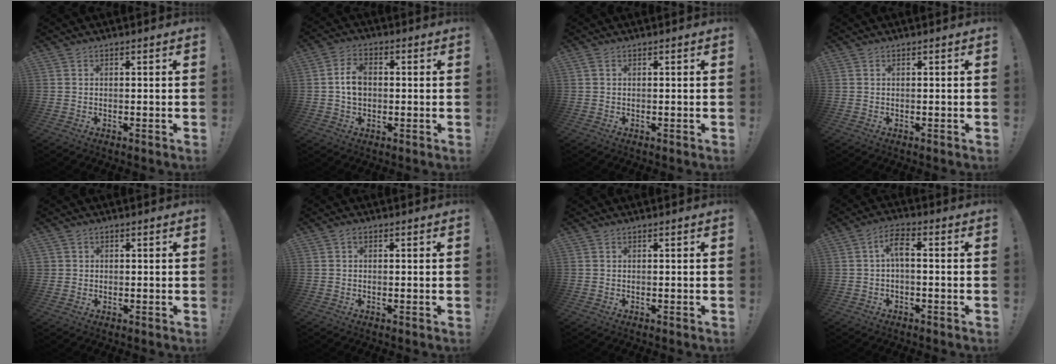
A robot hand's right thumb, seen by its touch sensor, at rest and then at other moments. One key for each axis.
{"total": 6.8, "fx": 0.3, "fy": 5.1, "fz": 4.4, "tx": -0.067, "ty": 0.010, "tz": 0.008}
{"total": 0.6, "fx": 0.2, "fy": 0.3, "fz": 0.5, "tx": -0.013, "ty": 0.001, "tz": 0.004}
{"total": 0.0}
{"total": 1.6, "fx": 0.3, "fy": 1.6, "fz": 0.1, "tx": -0.001, "ty": 0.001, "tz": 0.007}
{"total": 0.9, "fx": 0.2, "fy": 0.7, "fz": 0.5, "tx": -0.011, "ty": 0.003, "tz": 0.003}
{"total": 0.0}
{"total": 5.5, "fx": 0.1, "fy": 2.0, "fz": 5.1, "tx": -0.105, "ty": 0.007, "tz": -0.002}